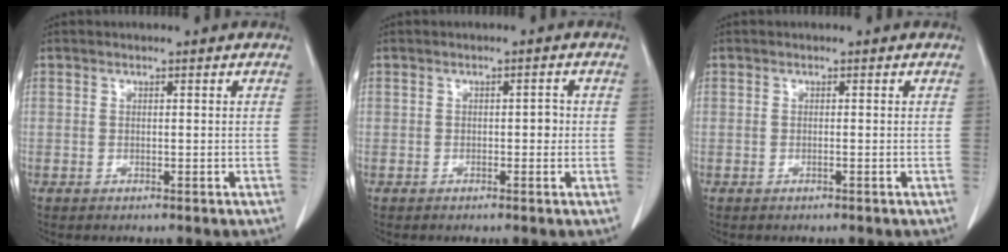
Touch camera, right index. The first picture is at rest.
{"total": 1.5, "force": [-0.2, 0.8, 1.3], "torque": [-0.013, 0.005, -0.004]}
{"total": 0.0}